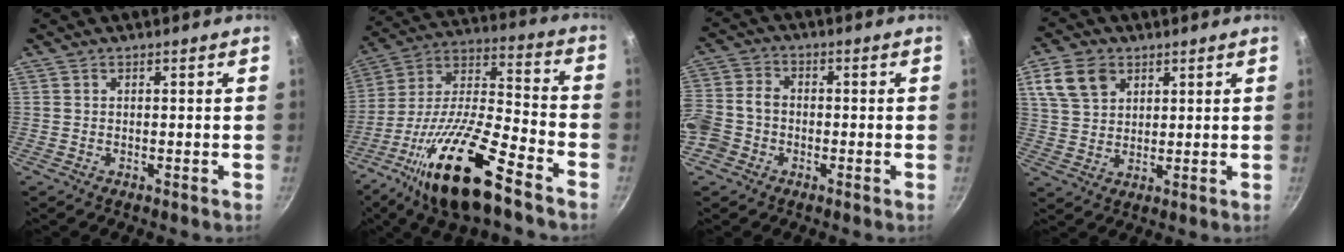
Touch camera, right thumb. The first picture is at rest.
{"total": 21.8, "force": [-12.8, 6.1, 16.5], "torque": [-0.284, 0.068, -0.242]}
{"total": 9.2, "force": [-3.5, 7.2, 4.5], "torque": [-0.076, 0.036, -0.083]}
{"total": 8.9, "force": [4.1, 6.3, 4.8], "torque": [-0.076, 0.000, 0.080]}